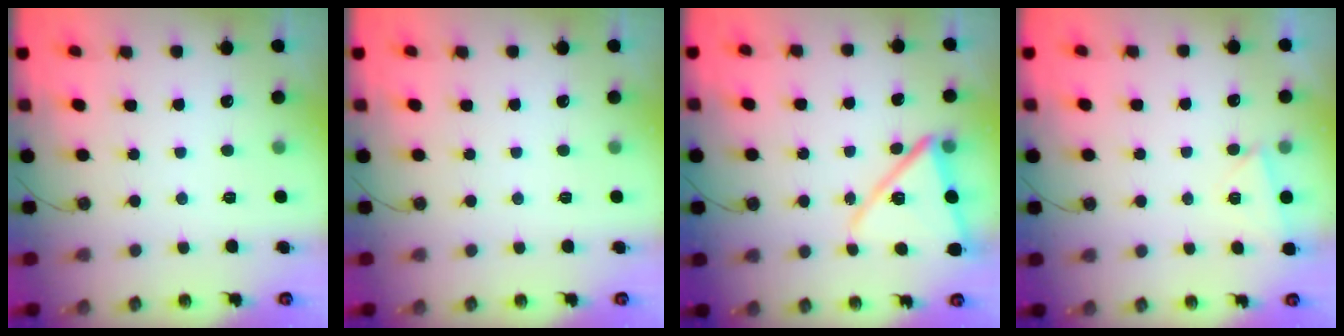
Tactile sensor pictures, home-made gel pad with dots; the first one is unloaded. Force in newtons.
{"total": 0.0}
{"total": 13.3, "press": 13.3, "slide": 1.4}
{"total": 2.6, "press": 1.5, "slide": 2.1}